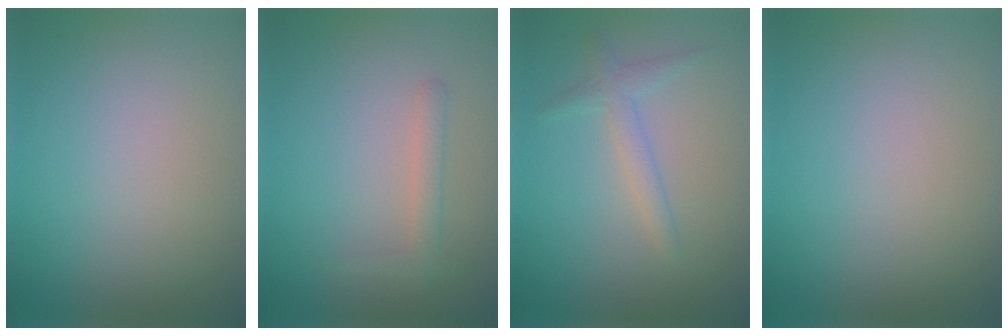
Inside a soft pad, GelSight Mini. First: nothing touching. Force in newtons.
{"total": 0.9, "press": 0.9, "slide": 0.1}
{"total": 1.9, "press": 1.9, "slide": 0.1}
{"total": 0.0}